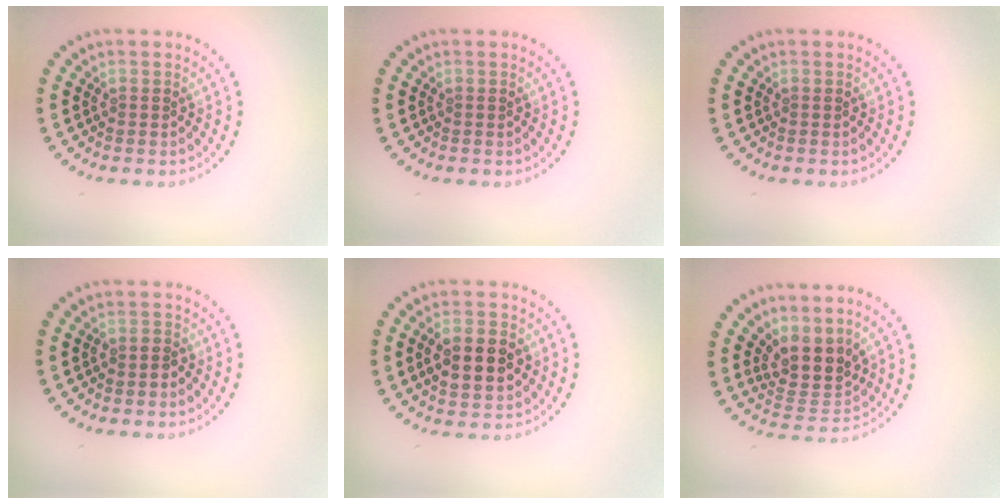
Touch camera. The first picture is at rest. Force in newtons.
{"total": 0.0}
{"total": 0.0}
{"total": 0.8, "press": 0.7, "slide": 0.5}
{"total": 4.7, "press": 4.7, "slide": 0.2}
{"total": 3.9, "press": 3.0, "slide": 2.4}